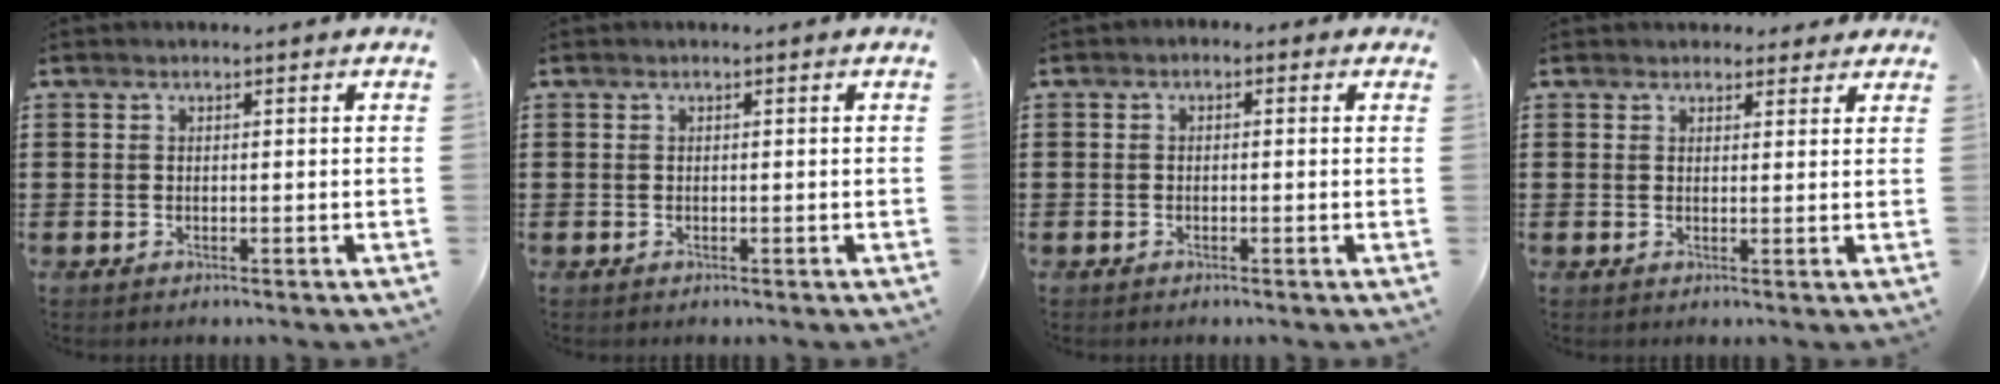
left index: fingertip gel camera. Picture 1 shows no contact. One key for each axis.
{"total": 0.0}
{"total": 1.1, "fx": -0.6, "fy": 0.8, "fz": 0.3, "tx": -0.009, "ty": 0.004, "tz": -0.014}
{"total": 2.5, "fx": 2.1, "fy": 1.3, "fz": 0.0, "tx": 0.000, "ty": 0.000, "tz": 0.040}